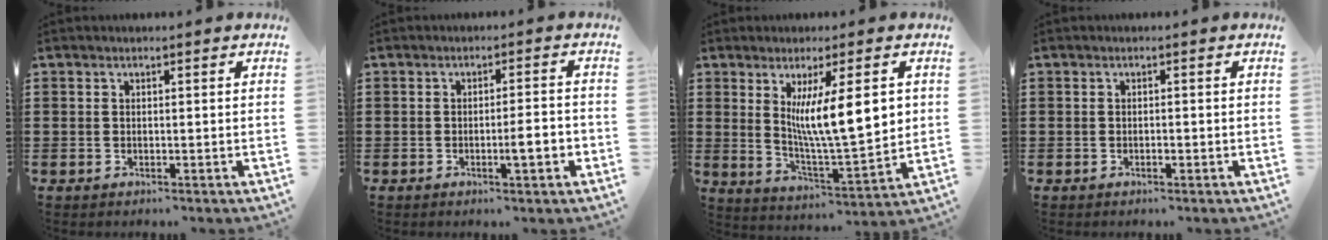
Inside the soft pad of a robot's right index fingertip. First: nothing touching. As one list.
[{"total": 4.2, "force": [-1.3, 0.7, 3.9], "torque": [-0.057, -0.003, -0.024]}, {"total": 11.7, "force": [2.9, 2.4, 11.1], "torque": [-0.194, -0.003, 0.046]}, {"total": 0.5, "force": [-0.3, 0.2, 0.4], "torque": [-0.009, -0.002, -0.005]}]